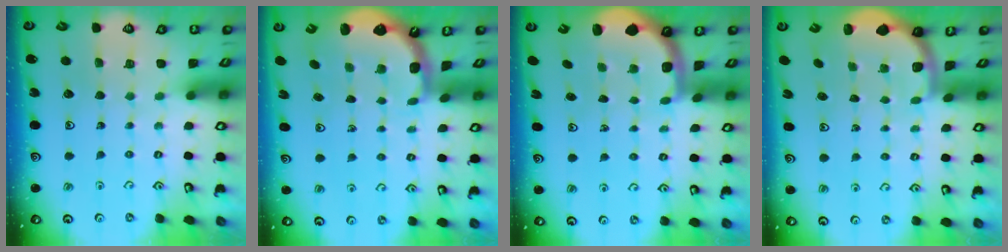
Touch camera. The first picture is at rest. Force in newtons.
{"total": 2.5, "press": 1.2, "slide": 2.2}
{"total": 1.7, "press": 1.7, "slide": 0.3}
{"total": 1.7, "press": 1.7, "slide": 0.3}